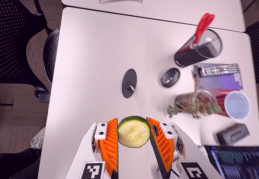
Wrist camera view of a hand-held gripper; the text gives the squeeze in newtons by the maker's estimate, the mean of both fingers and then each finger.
{"total": 8.4, "left": 8.3, "right": 8.4}